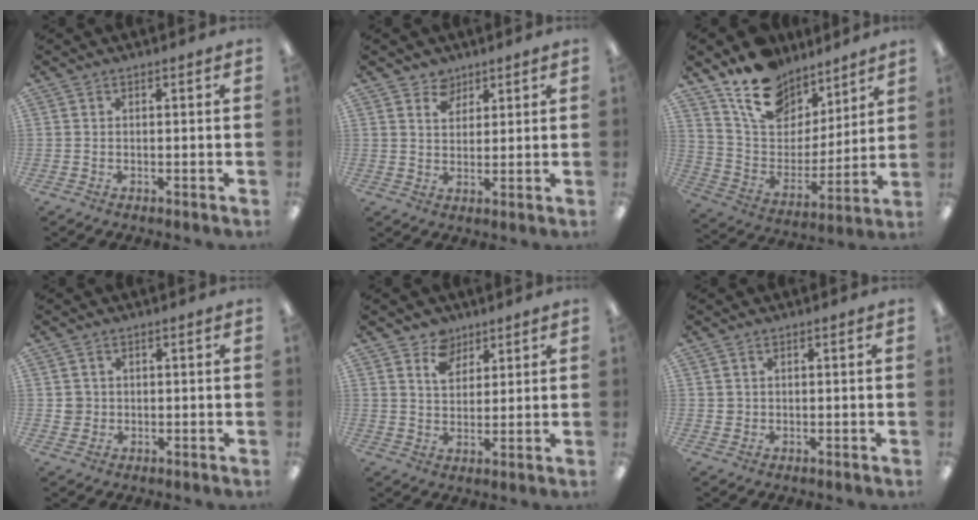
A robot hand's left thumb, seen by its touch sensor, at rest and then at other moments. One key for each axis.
{"total": 4.7, "fx": 3.6, "fy": 3.0, "fz": 0.7, "tx": -0.004, "ty": -0.016, "tz": 0.063}
{"total": 17.0, "fx": 12.8, "fy": 9.6, "fz": 5.8, "tx": -0.123, "ty": -0.075, "tz": 0.239}
{"total": 2.7, "fx": 0.4, "fy": 2.7, "fz": 0.4, "tx": -0.005, "ty": 0.003, "tz": 0.004}
{"total": 6.8, "fx": 4.8, "fy": 4.4, "fz": 1.9, "tx": -0.035, "ty": -0.017, "tz": 0.087}
{"total": 1.2, "fx": 0.5, "fy": 1.1, "fz": 0.2, "tx": -0.006, "ty": 0.002, "tz": 0.009}